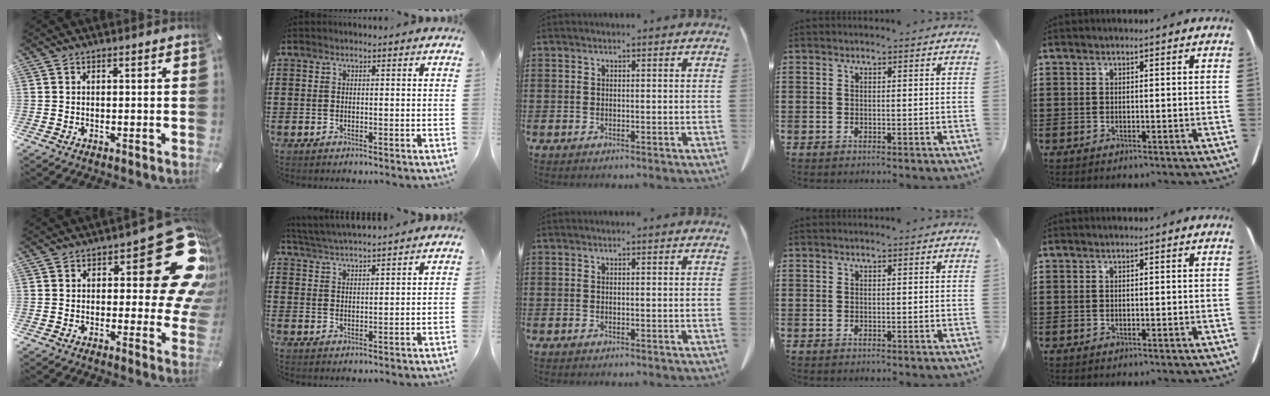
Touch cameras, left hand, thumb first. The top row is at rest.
{"thumb": {"total": 22.8, "force": [9.1, 9.9, 18.4], "torque": [-0.214, -0.066, 0.157]}, "index": {"total": 3.6, "force": [3.5, -0.6, 0.3], "torque": [-0.018, -0.017, 0.062]}}